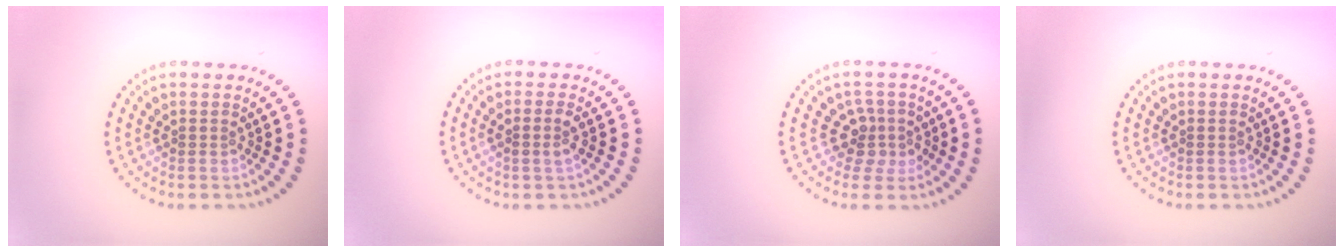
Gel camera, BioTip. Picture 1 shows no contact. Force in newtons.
{"total": 1.1, "press": 1.0, "slide": 0.5}
{"total": 2.7, "press": 2.0, "slide": 1.9}
{"total": 0.0}